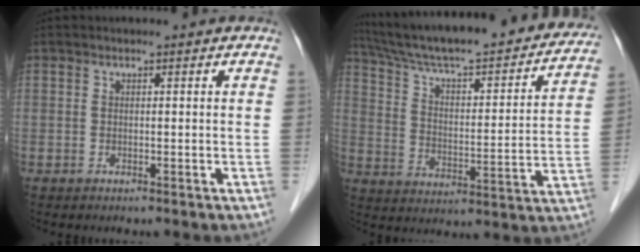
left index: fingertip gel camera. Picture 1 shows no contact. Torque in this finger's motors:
{"motor_torque": [-0.31, -1.39, 0.36, 0.09]}